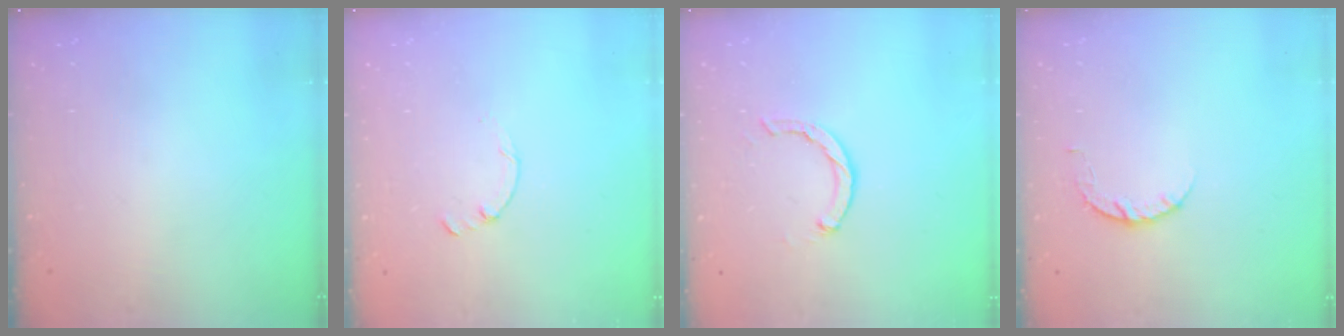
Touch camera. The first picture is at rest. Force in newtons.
{"total": 0.0}
{"total": 2.1, "press": 2.1, "slide": 0.3}
{"total": 5.2, "press": 5.2, "slide": 0.8}